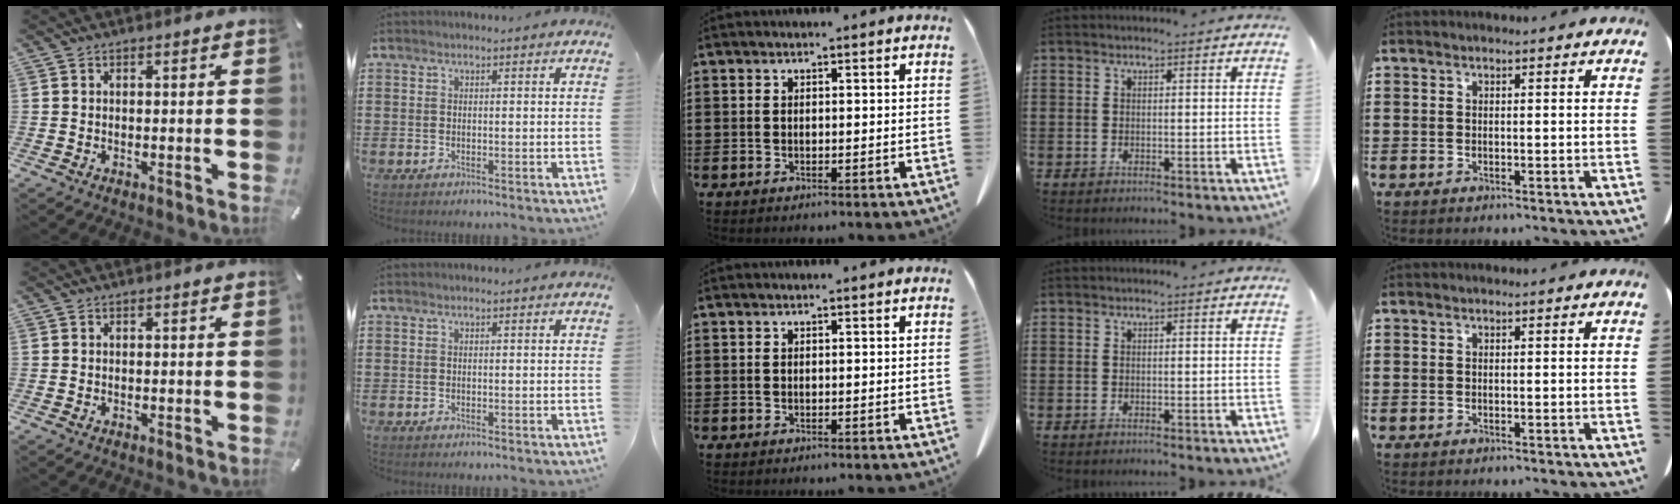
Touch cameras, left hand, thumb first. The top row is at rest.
{}